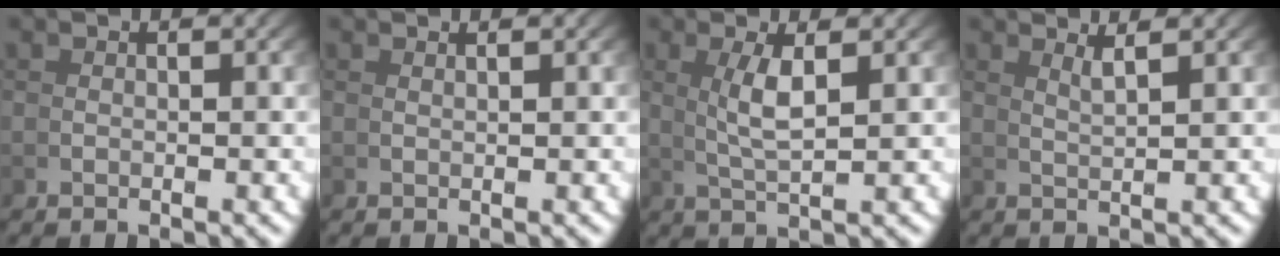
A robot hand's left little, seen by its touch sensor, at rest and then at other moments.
{"total": 0.9, "force": [0.7, -0.6, 0.0], "torque": [0.005, 0.004, 0.013]}
{"total": 2.9, "force": [1.0, -0.3, 2.7], "torque": [-0.053, -0.004, 0.029]}
{"total": 2.1, "force": [1.7, -1.1, 0.7], "torque": [-0.009, -0.004, 0.037]}